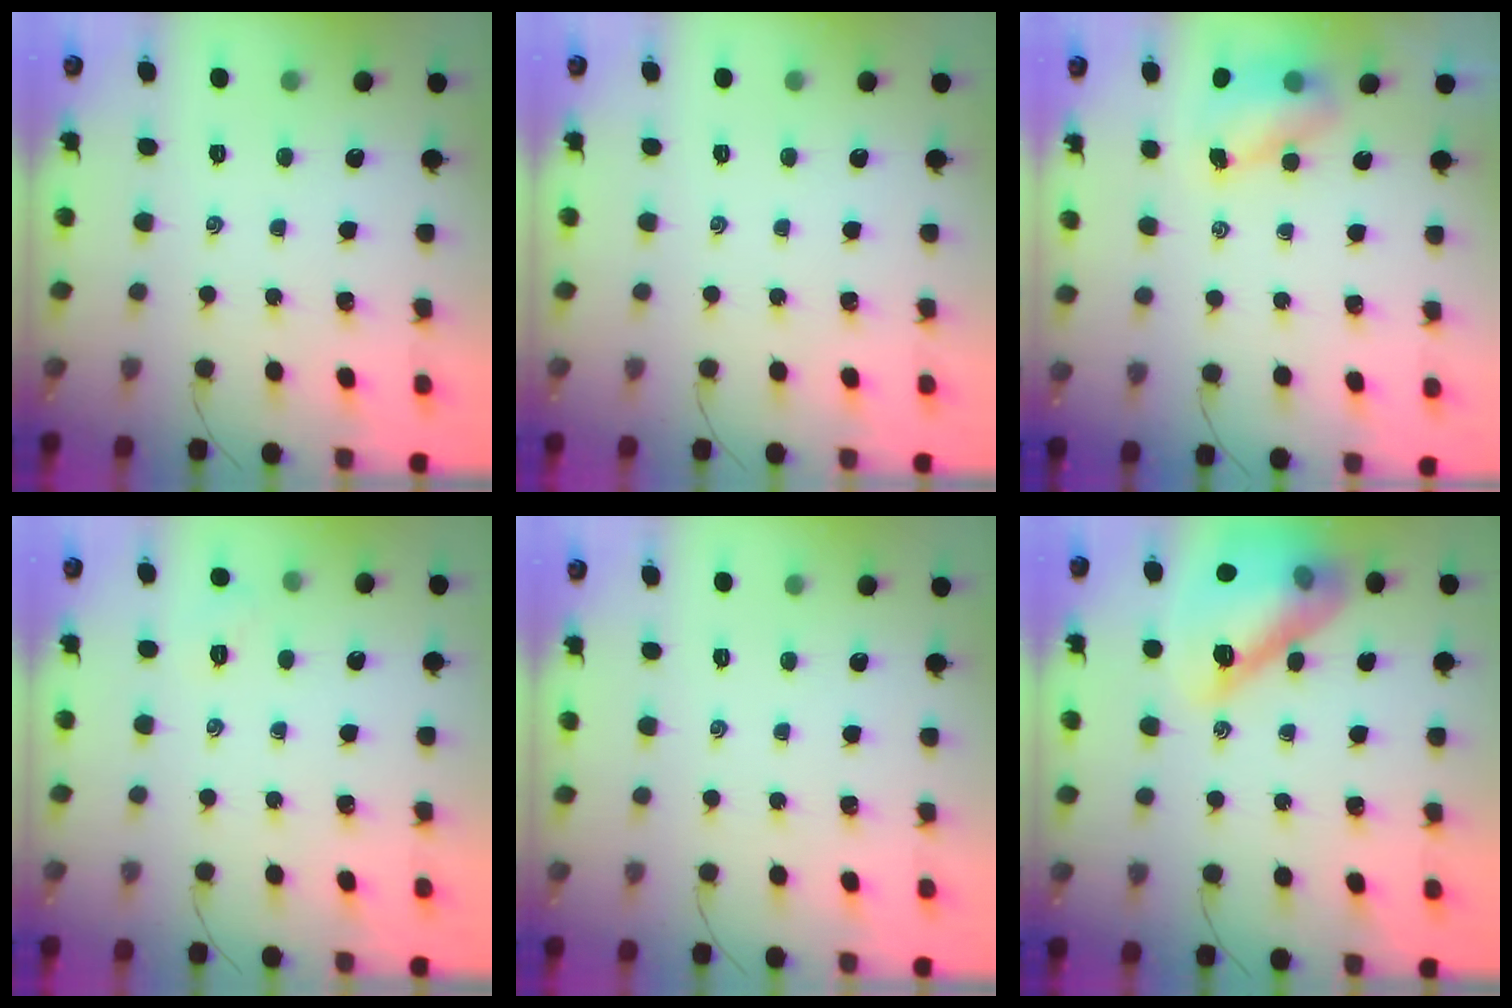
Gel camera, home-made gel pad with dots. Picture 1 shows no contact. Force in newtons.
{"total": 0.0}
{"total": 6.0, "press": 5.9, "slide": 0.7}
{"total": 4.6, "press": 4.4, "slide": 1.2}
{"total": 0.0}
{"total": 18.3, "press": 18.2, "slide": 1.6}